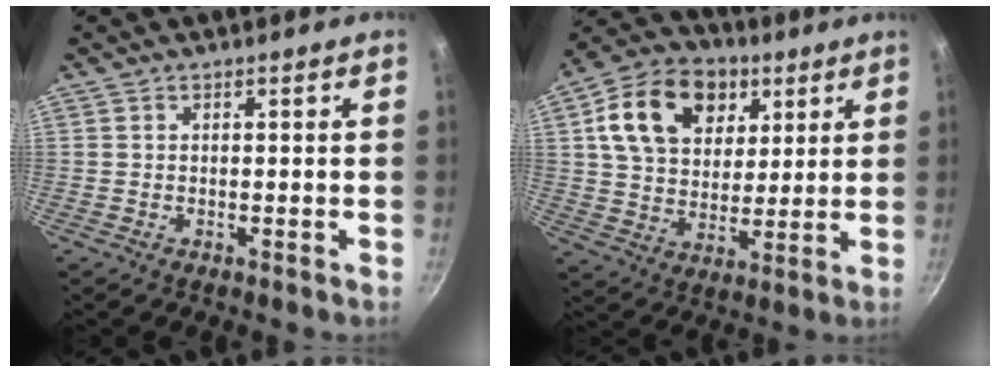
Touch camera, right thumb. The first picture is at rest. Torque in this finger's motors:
{"motor_torque": [-0.15, 1.75, 0.91, 0.74, 0.27]}